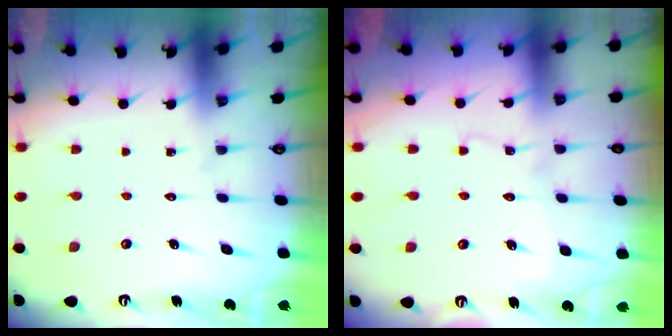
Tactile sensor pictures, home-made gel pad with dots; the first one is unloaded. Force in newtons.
{"total": 5.4, "press": 5.3, "slide": 0.5}